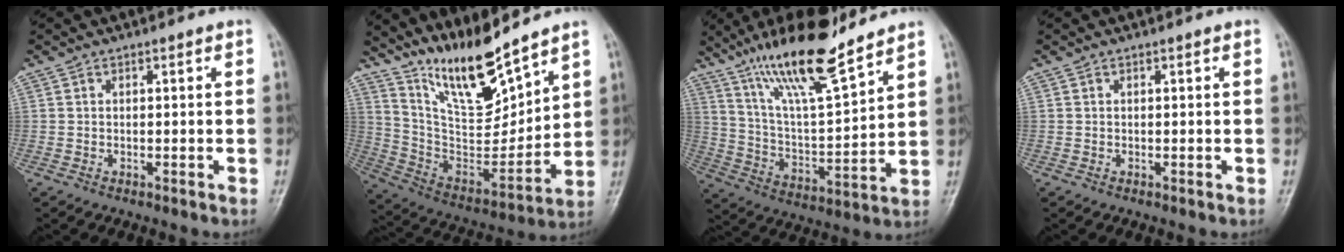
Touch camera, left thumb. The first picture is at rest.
{"total": 15.9, "force": [13.0, 3.6, 8.3], "torque": [-0.109, -0.087, 0.255]}
{"total": 17.8, "force": [13.3, 3.1, 11.4], "torque": [-0.186, -0.067, 0.244]}
{"total": 0.0}